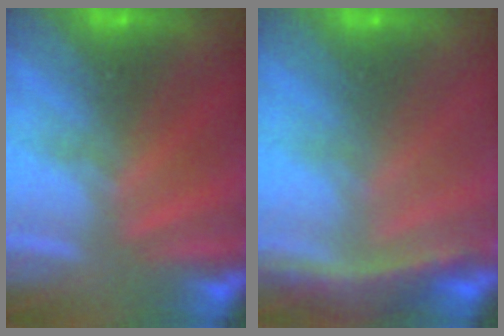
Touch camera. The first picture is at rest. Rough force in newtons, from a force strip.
{"total": 9.6}